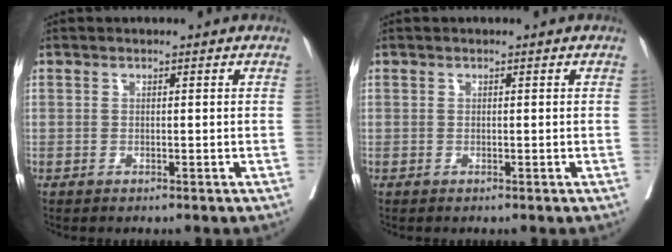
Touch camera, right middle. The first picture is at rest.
{"total": 0.0}